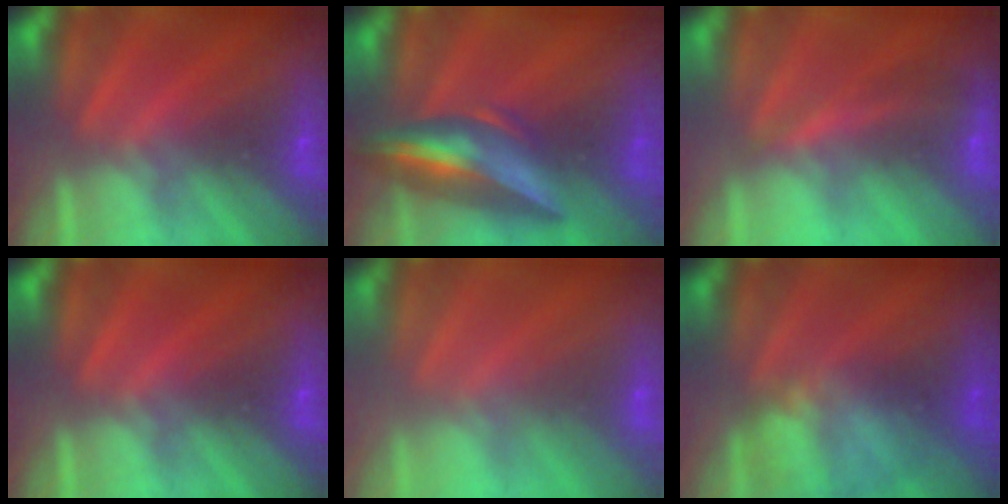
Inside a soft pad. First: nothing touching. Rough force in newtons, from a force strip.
{"total": 6.3}
{"total": 3.9}
{"total": 0.0}
{"total": 2.9}
{"total": 8.5}